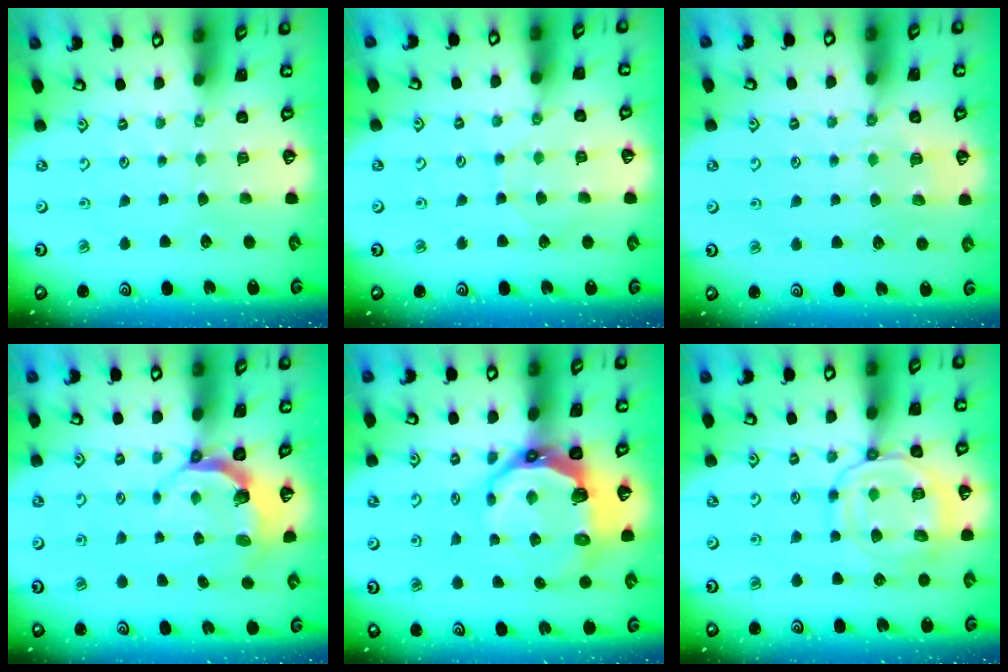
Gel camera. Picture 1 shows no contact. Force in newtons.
{"total": 5.2, "press": 5.1, "slide": 0.6}
{"total": 5.1, "press": 5.1, "slide": 0.8}
{"total": 5.2, "press": 4.0, "slide": 3.4}
{"total": 11.6, "press": 10.5, "slide": 5.1}
{"total": 13.4, "press": 13.3, "slide": 1.4}